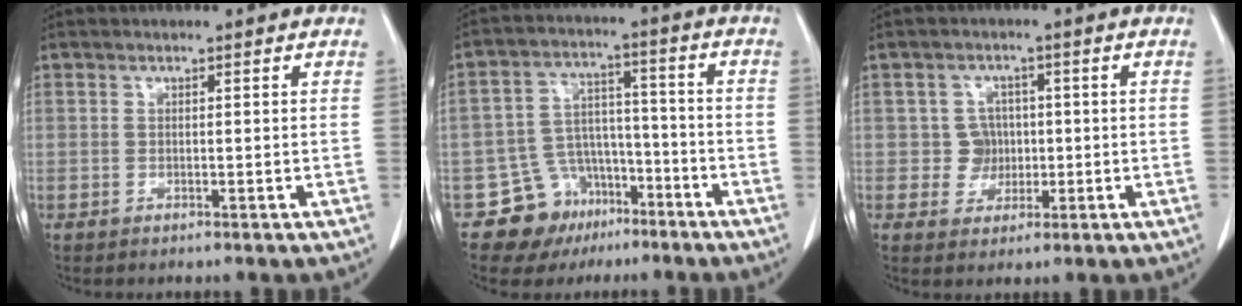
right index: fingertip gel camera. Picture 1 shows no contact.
{"total": 9.3, "force": [-5.7, 7.1, 1.9], "torque": [-0.024, 0.040, -0.084]}
{"total": 3.3, "force": [-0.4, 3.2, 0.5], "torque": [0.003, 0.010, -0.004]}